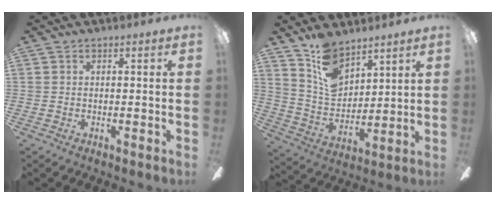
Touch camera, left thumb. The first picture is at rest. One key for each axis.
{"total": 11.2, "fx": 8.2, "fy": 5.9, "fz": 4.8, "tx": -0.092, "ty": -0.047, "tz": 0.158}